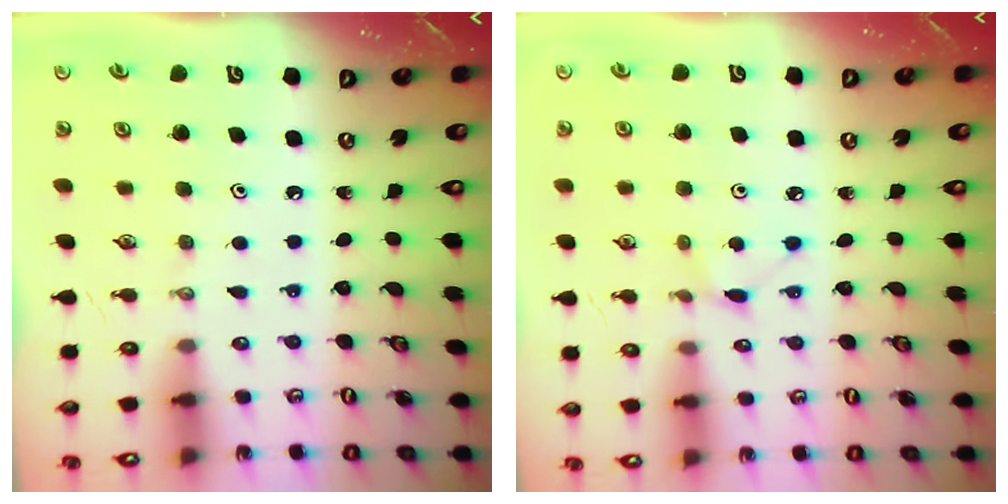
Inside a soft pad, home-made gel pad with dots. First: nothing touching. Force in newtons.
{"total": 3.8, "press": 3.7, "slide": 0.5}